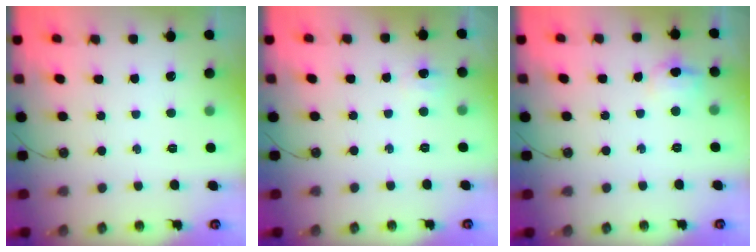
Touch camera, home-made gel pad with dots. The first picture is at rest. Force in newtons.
{"total": 4.9, "press": 4.8, "slide": 1.1}
{"total": 6.7, "press": 6.6, "slide": 1.2}